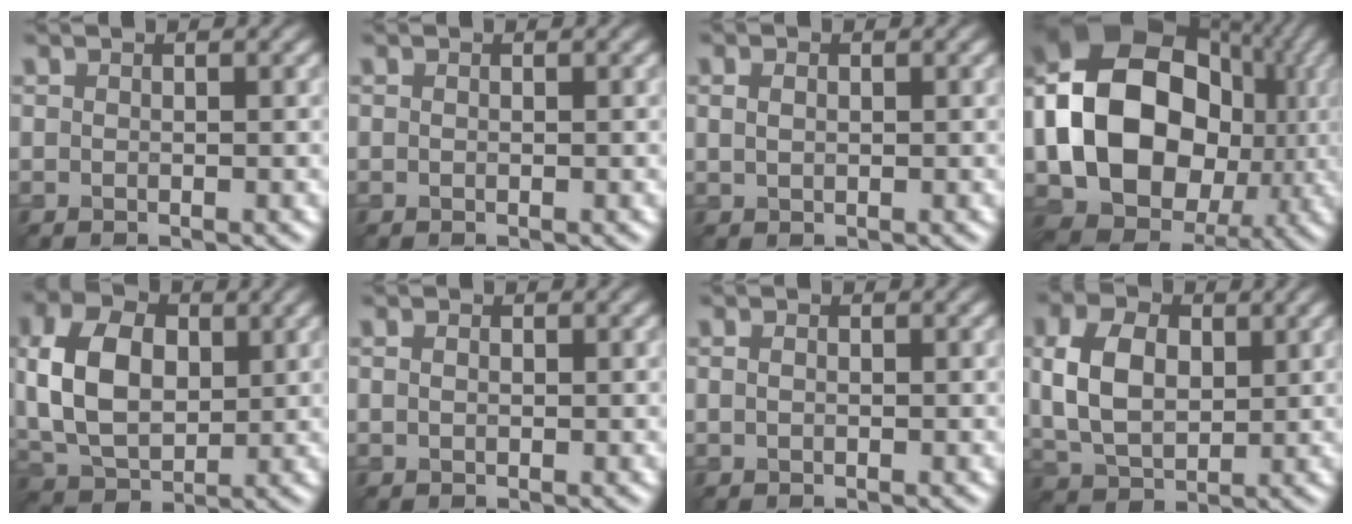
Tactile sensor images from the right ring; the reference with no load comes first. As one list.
[{"total": 0.0}, {"total": 1.2, "force": [0.3, 0.8, 0.8], "torque": [-0.019, 0.000, 0.009]}, {"total": 19.3, "force": [0.5, 15.5, 11.5], "torque": [-0.222, 0.006, 0.008]}, {"total": 9.1, "force": [1.5, 6.1, 6.6], "torque": [-0.150, 0.009, 0.024]}, {"total": 1.0, "force": [0.3, 0.7, 0.6], "torque": [-0.013, 0.002, 0.003]}, {"total": 0.8, "force": [0.1, 0.6, 0.5], "torque": [-0.011, 0.000, 0.004]}, {"total": 7.0, "force": [1.3, 4.8, 5.0], "torque": [-0.116, 0.006, 0.027]}]